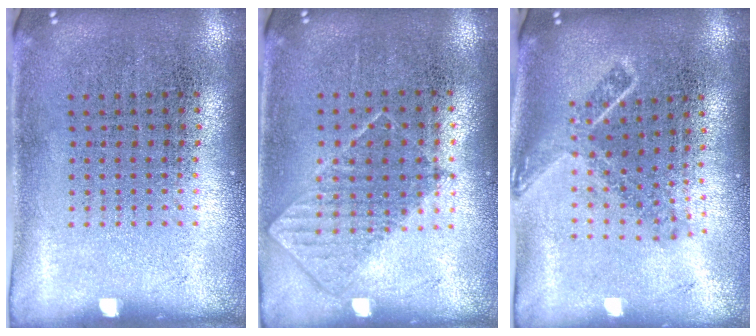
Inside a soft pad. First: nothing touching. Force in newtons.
{"total": 0.7, "press": 0.7, "slide": 0.2}
{"total": 1.9, "press": 1.4, "slide": 1.3}